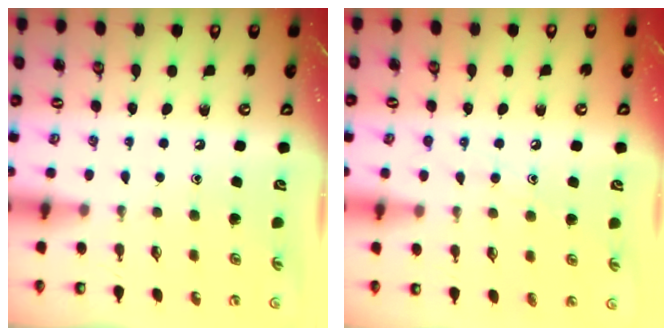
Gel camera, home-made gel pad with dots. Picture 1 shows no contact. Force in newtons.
{"total": 6.6, "press": 6.6, "slide": 0.5}